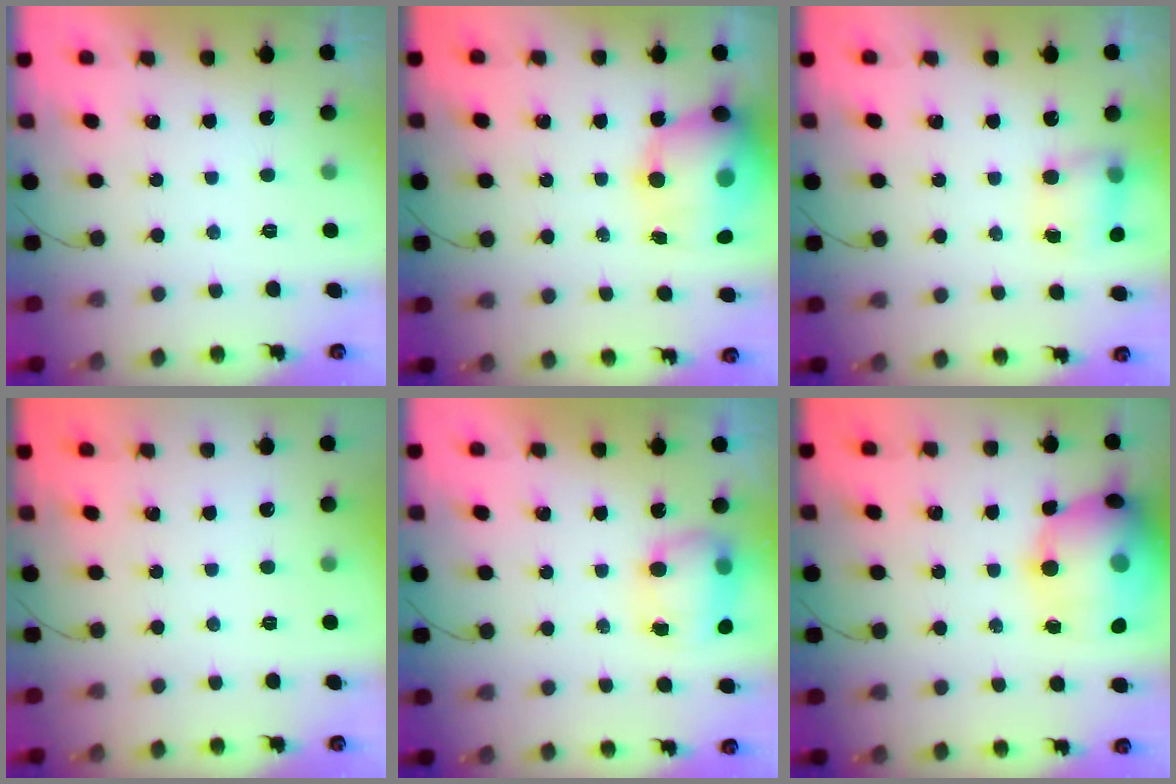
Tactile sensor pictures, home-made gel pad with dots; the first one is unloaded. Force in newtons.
{"total": 15.6, "press": 15.2, "slide": 3.5}
{"total": 6.9, "press": 6.9, "slide": 0.7}
{"total": 0.0}
{"total": 7.7, "press": 7.6, "slide": 1.1}
{"total": 21.9, "press": 20.4, "slide": 7.9}